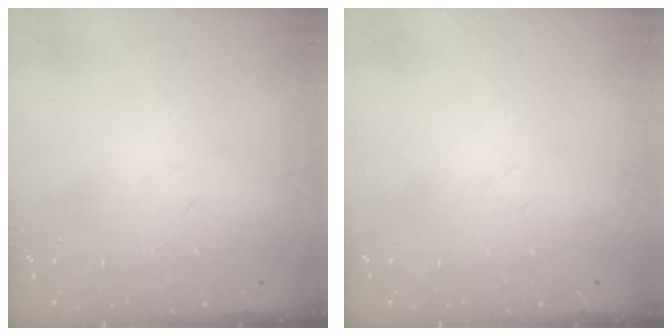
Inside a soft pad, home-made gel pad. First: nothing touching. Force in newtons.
{"total": 0.0}